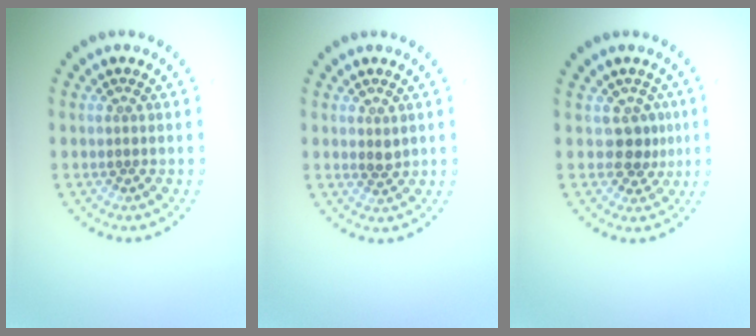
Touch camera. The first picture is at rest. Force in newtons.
{"total": 0.9, "press": 0.8, "slide": 0.3}
{"total": 2.2, "press": 1.6, "slide": 1.5}